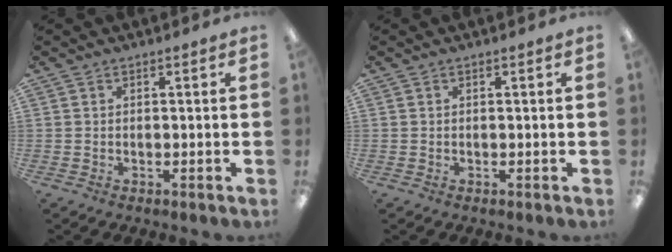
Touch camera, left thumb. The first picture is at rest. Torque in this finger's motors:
{"motor_torque": [0.09, 0.07, -0.20, 0.10, 0.00]}